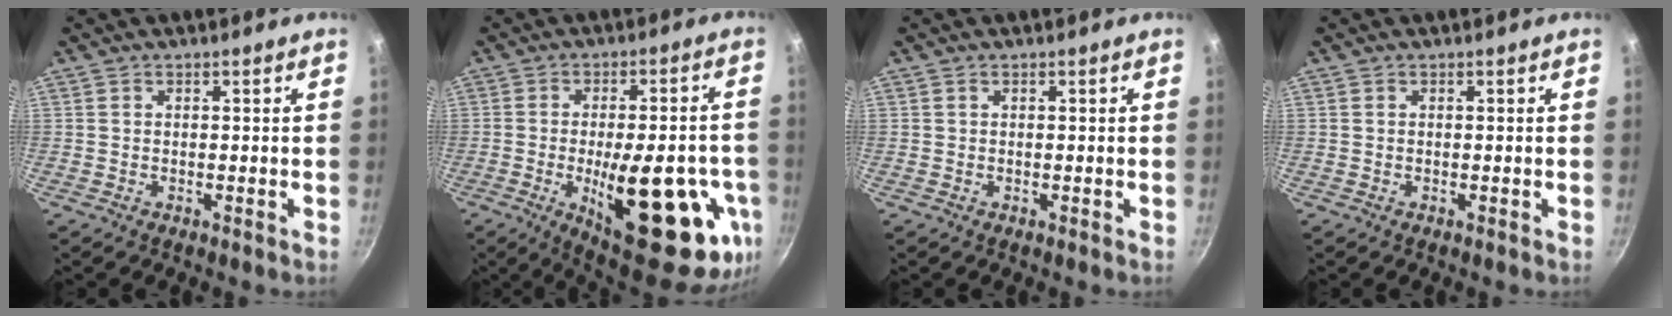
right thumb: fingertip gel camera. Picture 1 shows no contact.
{"total": 26.7, "force": [-7.7, 9.8, 23.6], "torque": [-0.284, 0.002, -0.094]}
{"total": 0.0}
{"total": 0.0}